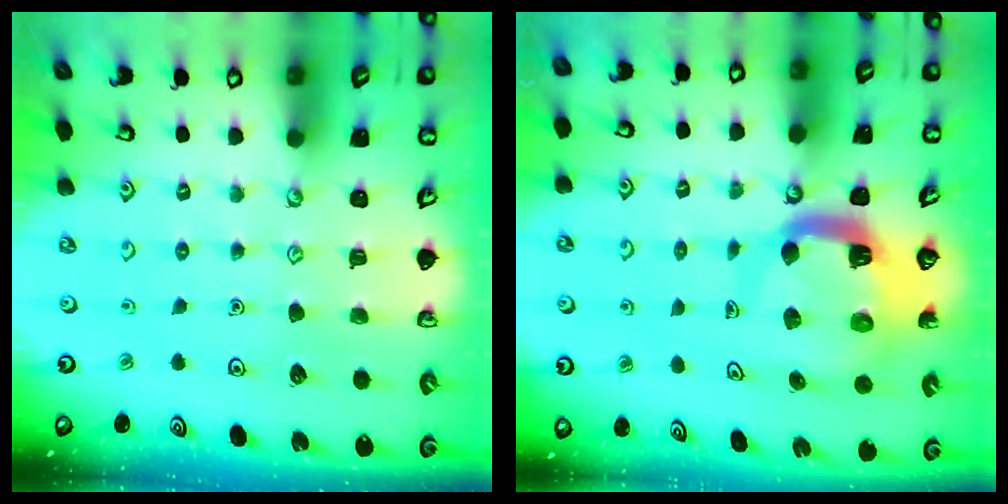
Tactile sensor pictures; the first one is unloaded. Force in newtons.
{"total": 8.0, "press": 7.9, "slide": 1.0}